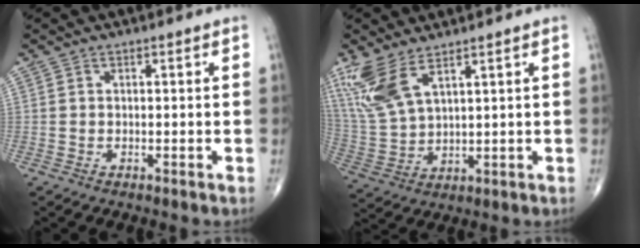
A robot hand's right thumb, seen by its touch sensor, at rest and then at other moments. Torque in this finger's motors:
{"motor_torque": [0.84, 1.96, 1.22, 0.89, 0.10]}